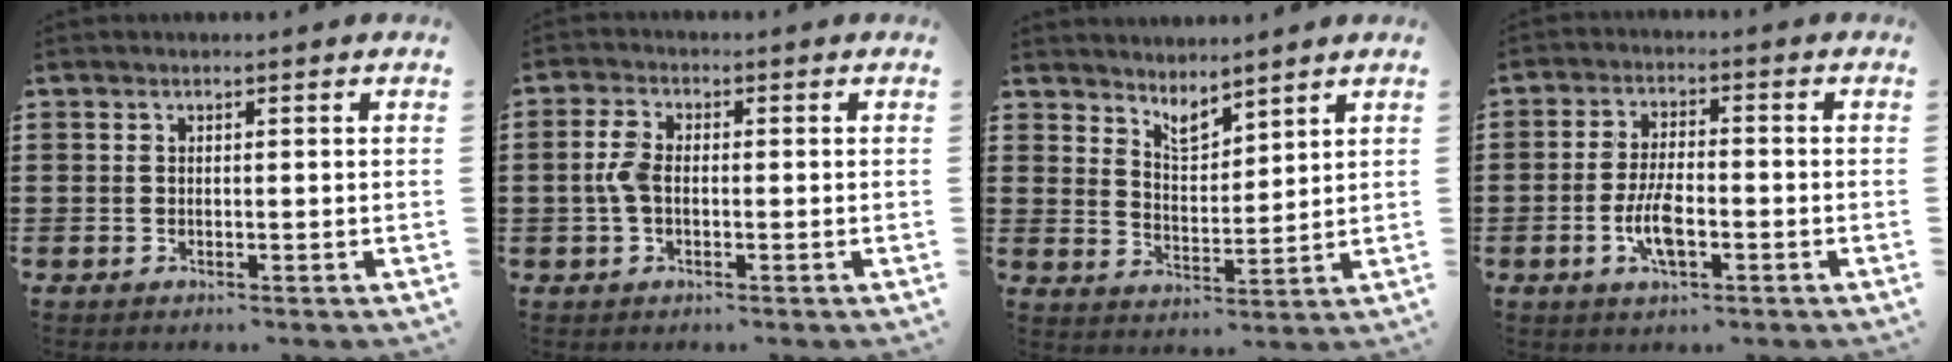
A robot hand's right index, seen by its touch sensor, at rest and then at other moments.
{"total": 4.1, "force": [-0.4, 2.2, 3.5], "torque": [-0.088, -0.002, -0.014]}
{"total": 3.9, "force": [3.8, 0.8, 0.6], "torque": [-0.024, -0.012, 0.070]}
{"total": 6.3, "force": [-2.1, 2.3, 5.5], "torque": [-0.119, -0.001, -0.043]}